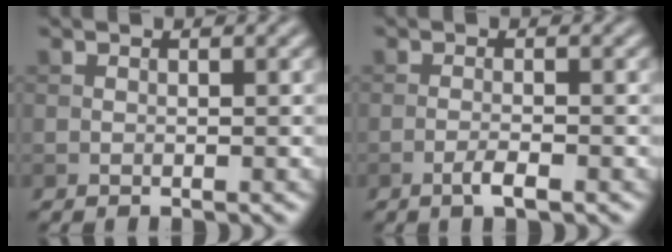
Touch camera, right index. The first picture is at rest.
{"total": 1.8, "force": [-1.0, 0.3, 1.5], "torque": [-0.026, 0.003, -0.021]}